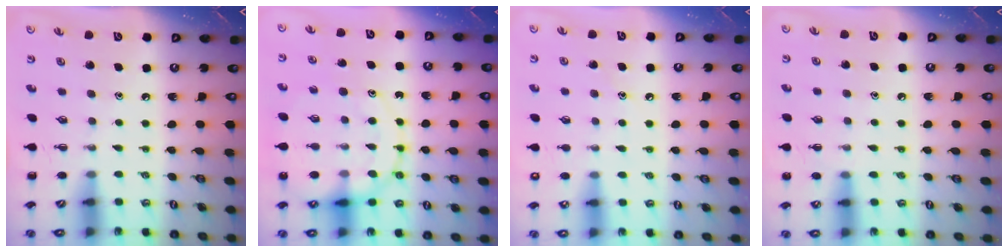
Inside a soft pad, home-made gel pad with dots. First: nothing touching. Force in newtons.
{"total": 14.1, "press": 13.9, "slide": 2.4}
{"total": 6.7, "press": 6.5, "slide": 1.8}
{"total": 7.0, "press": 6.5, "slide": 2.4}